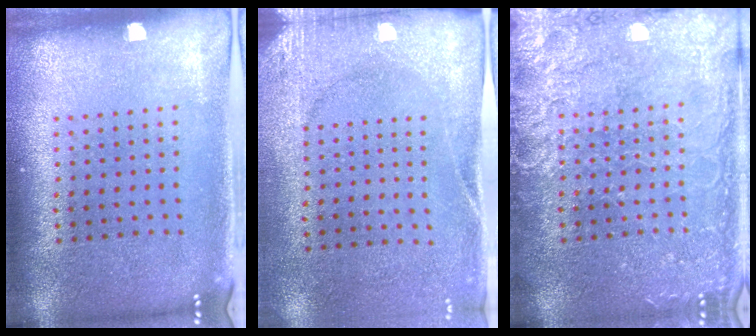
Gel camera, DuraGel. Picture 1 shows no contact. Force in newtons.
{"total": 2.7, "press": 2.1, "slide": 1.7}
{"total": 5.0, "press": 5.0, "slide": 0.6}